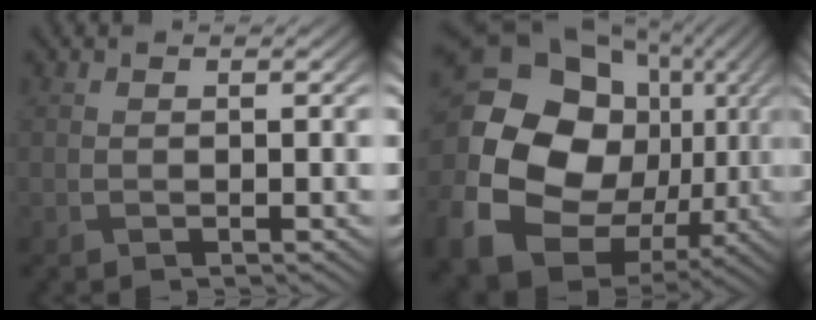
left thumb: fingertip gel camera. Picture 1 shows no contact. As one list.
[{"total": 21.7, "force": [-2.0, 18.5, 11.1], "torque": [-0.269, -0.051, -0.030]}]